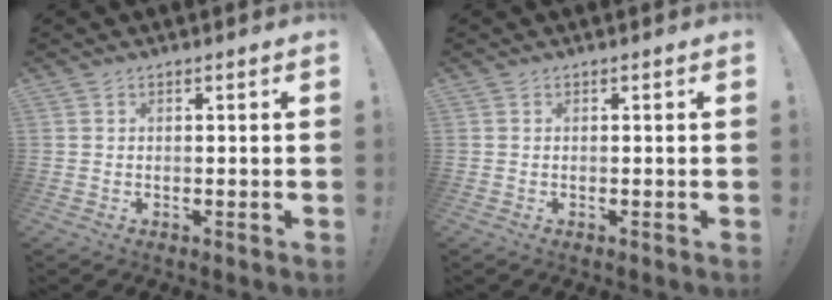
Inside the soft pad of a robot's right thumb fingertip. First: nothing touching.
{"total": 0.0}